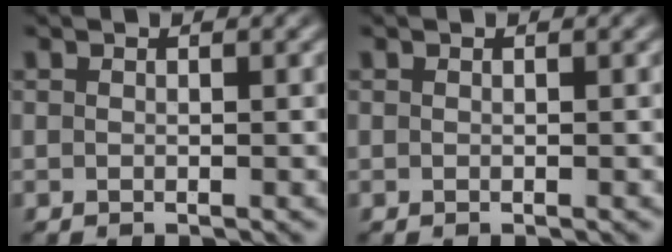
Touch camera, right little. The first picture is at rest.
{"total": 0.0}